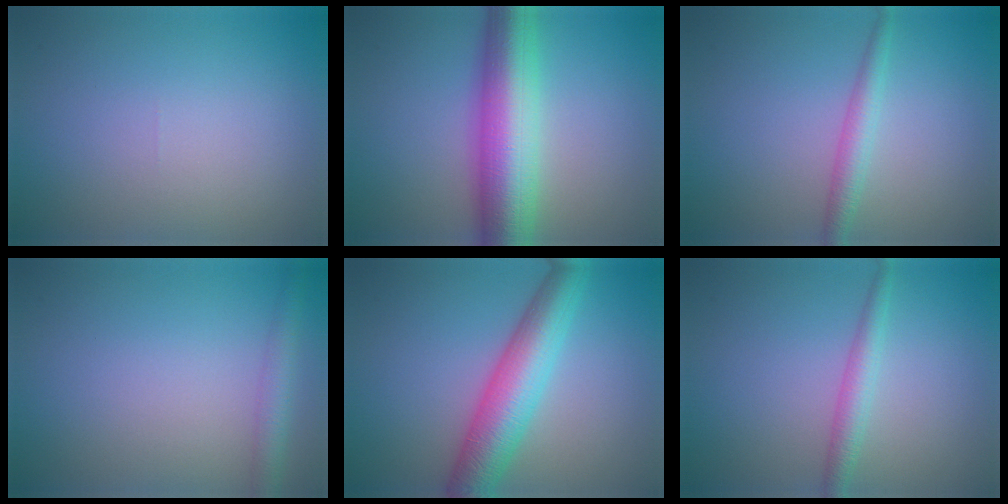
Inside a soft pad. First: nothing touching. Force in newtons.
{"total": 9.8, "press": 9.8, "slide": 0.2}
{"total": 2.2, "press": 2.2, "slide": 0.1}
{"total": 2.6, "press": 2.6, "slide": 0.0}
{"total": 7.0, "press": 7.0, "slide": 0.2}
{"total": 2.2, "press": 2.2, "slide": 0.1}